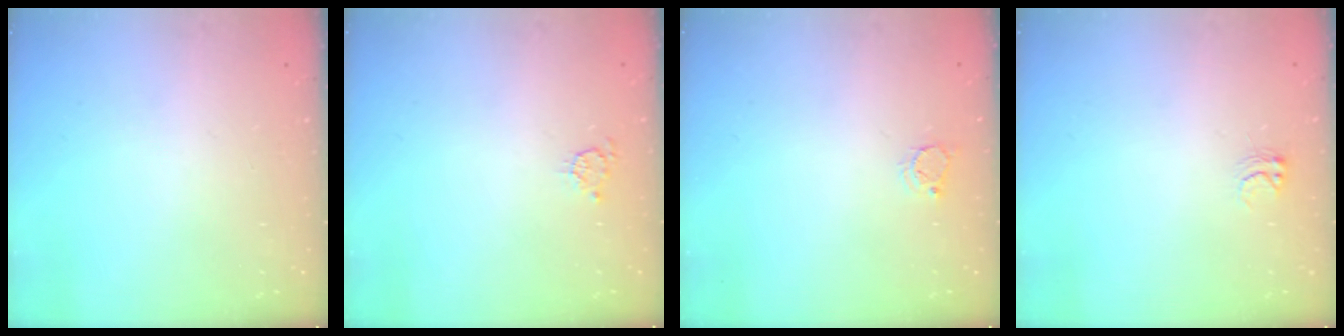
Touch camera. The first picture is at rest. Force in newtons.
{"total": 3.6, "press": 3.5, "slide": 0.4}
{"total": 3.1, "press": 3.1, "slide": 0.4}
{"total": 2.6, "press": 2.6, "slide": 0.2}